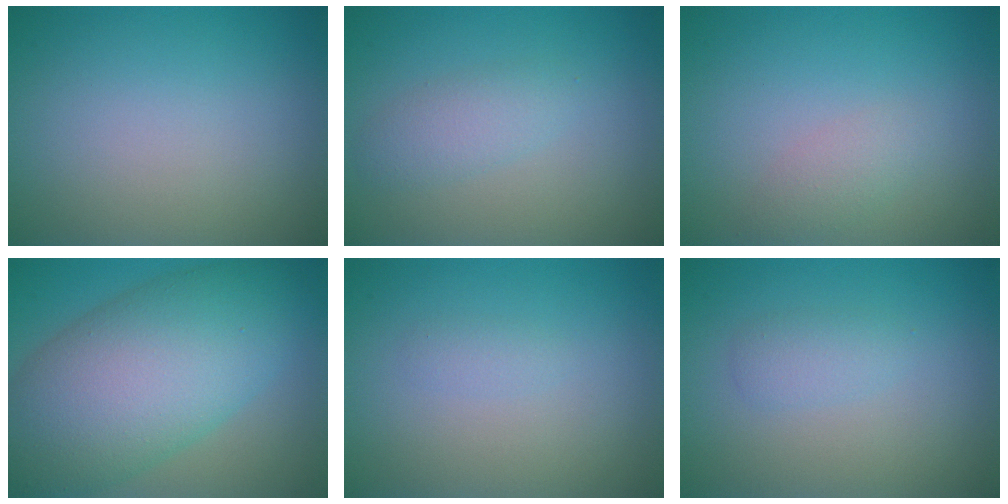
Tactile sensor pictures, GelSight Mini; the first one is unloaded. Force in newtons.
{"total": 2.0, "press": 2.0, "slide": 0.1}
{"total": 1.5, "press": 1.5, "slide": 0.1}
{"total": 11.9, "press": 11.9, "slide": 0.5}
{"total": 0.8, "press": 0.8, "slide": 0.0}
{"total": 1.4, "press": 1.4, "slide": 0.0}